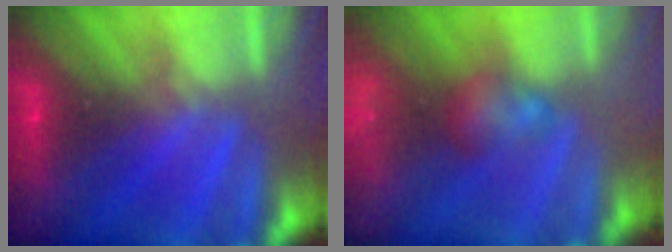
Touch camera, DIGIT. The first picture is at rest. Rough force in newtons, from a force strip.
{"total": 3.3}